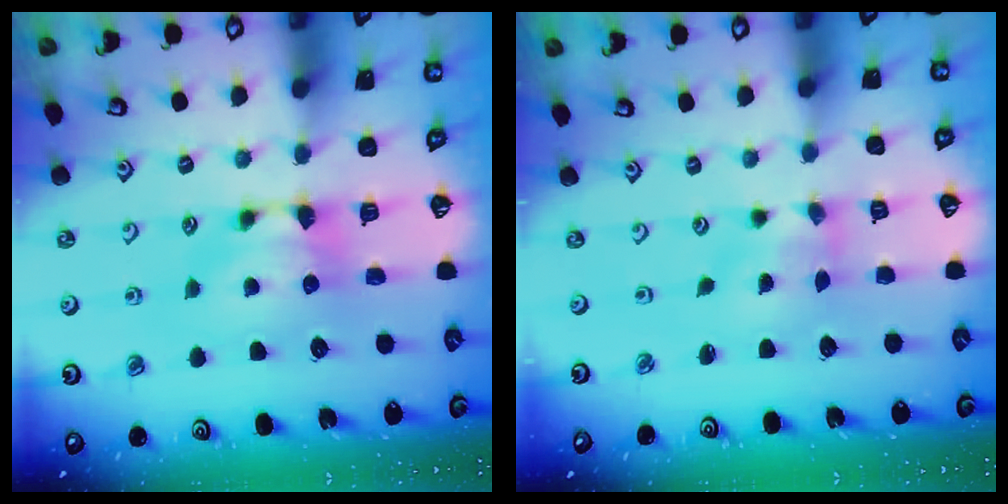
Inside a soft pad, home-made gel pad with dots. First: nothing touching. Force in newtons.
{"total": 1.3, "press": 0.7, "slide": 1.1}